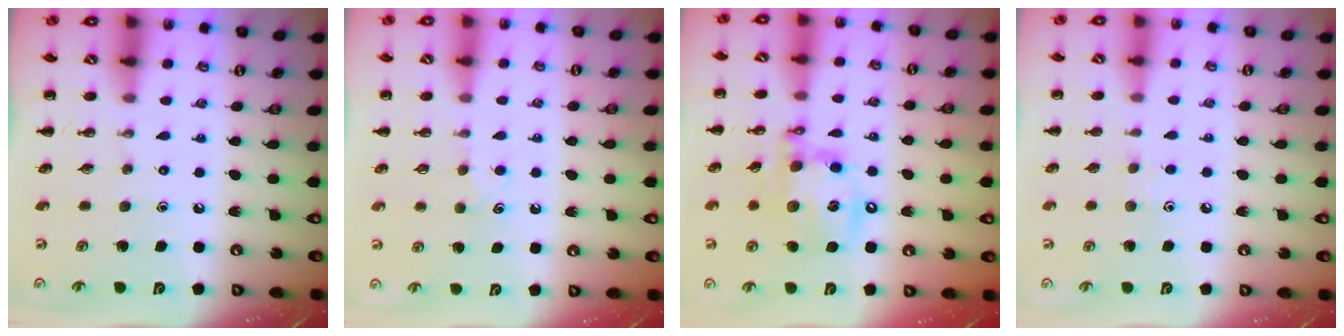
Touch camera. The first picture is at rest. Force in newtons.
{"total": 4.4, "press": 4.2, "slide": 1.2}
{"total": 14.0, "press": 13.6, "slide": 3.2}
{"total": 3.7, "press": 3.6, "slide": 1.2}